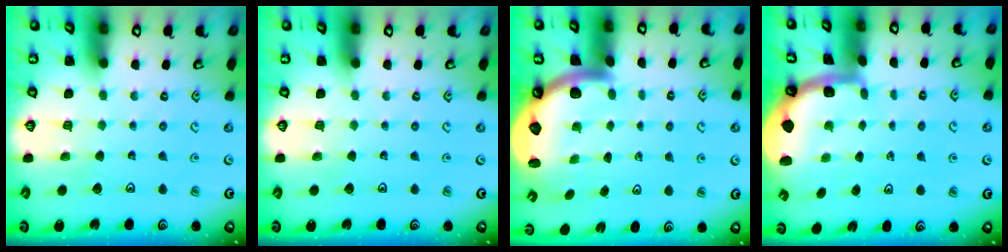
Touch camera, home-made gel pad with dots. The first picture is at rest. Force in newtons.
{"total": 0.0}
{"total": 3.0, "press": 2.9, "slide": 0.4}
{"total": 1.5, "press": 1.5, "slide": 0.2}